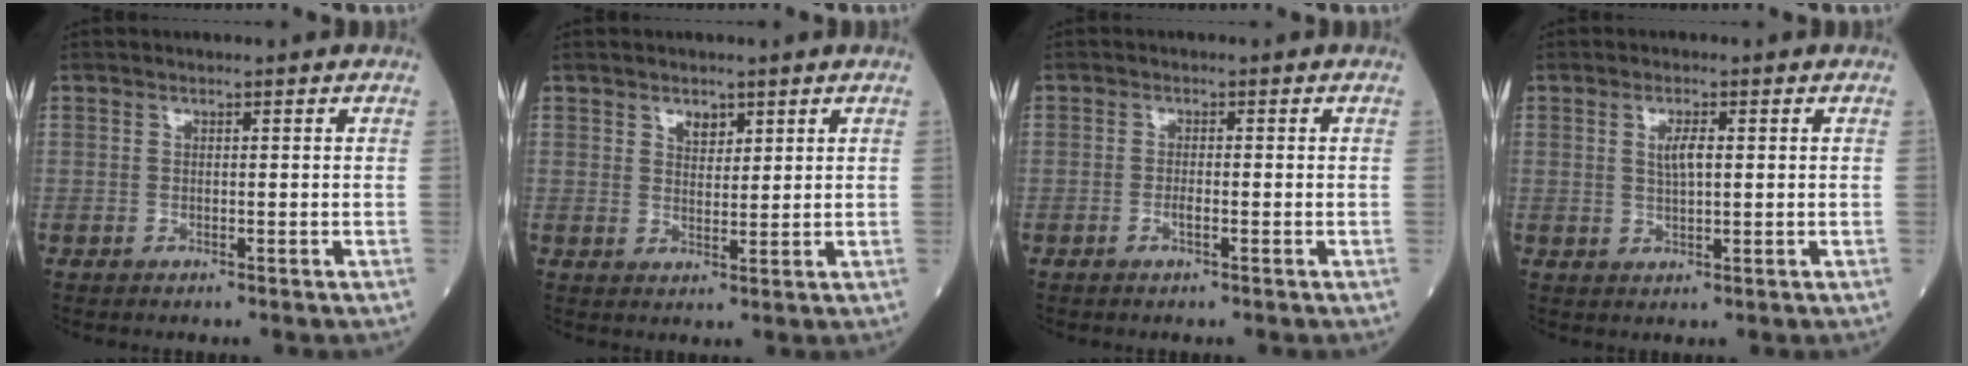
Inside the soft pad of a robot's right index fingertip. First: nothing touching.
{"total": 2.5, "force": [1.6, 1.5, 1.2], "torque": [-0.019, -0.002, 0.030]}
{"total": 1.4, "force": [-0.6, 0.2, 1.3], "torque": [-0.026, 0.001, -0.012]}
{"total": 2.7, "force": [0.6, 0.7, 2.6], "torque": [-0.050, 0.001, 0.013]}